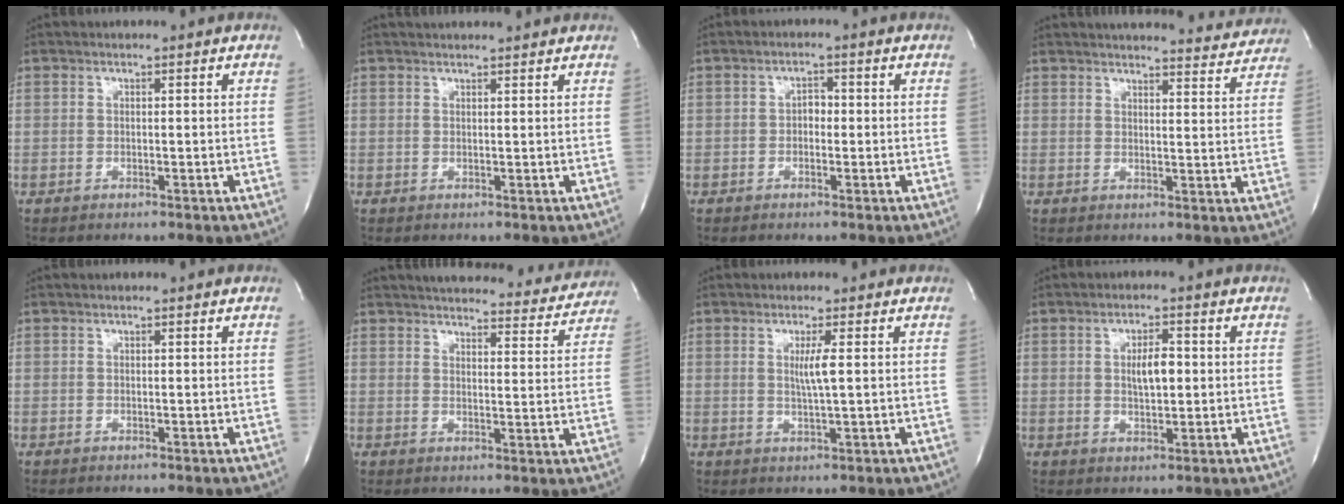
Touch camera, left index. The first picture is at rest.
{"total": 5.8, "force": [5.5, 0.3, 1.6], "torque": [-0.021, 0.027, 0.063]}
{"total": 1.8, "force": [-0.2, 1.2, 1.4], "torque": [-0.016, 0.006, -0.007]}
{"total": 16.0, "force": [15.4, 2.5, 3.4], "torque": [-0.032, -0.016, 0.176]}
{"total": 0.0}
{"total": 20.5, "force": [19.2, 4.4, 5.3], "torque": [-0.070, -0.022, 0.228]}
{"total": 3.0, "force": [0.6, -0.4, 2.9], "torque": [-0.058, -0.006, 0.011]}
{"total": 4.2, "force": [0.5, 1.5, 3.9], "torque": [-0.067, 0.002, 0.010]}